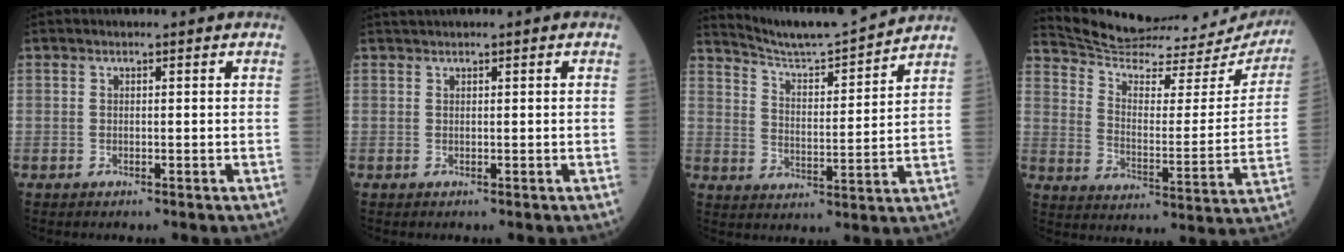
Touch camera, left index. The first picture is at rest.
{"total": 0.9, "force": [0.8, -0.2, 0.4], "torque": [-0.010, 0.015, 0.021]}
{"total": 12.5, "force": [12.1, -1.4, 2.5], "torque": [-0.058, -0.007, 0.197]}
{"total": 25.3, "force": [24.4, 3.8, 5.6], "torque": [-0.095, -0.070, 0.320]}